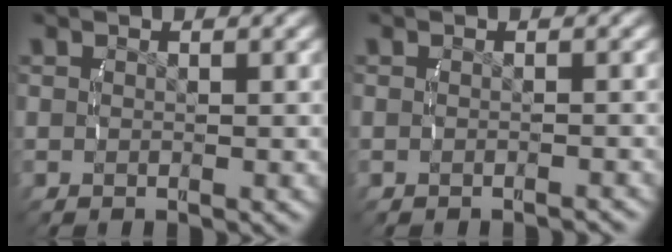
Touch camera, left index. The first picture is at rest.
{"total": 1.1, "force": [-1.1, 0.1, 0.2], "torque": [-0.005, 0.001, -0.018]}